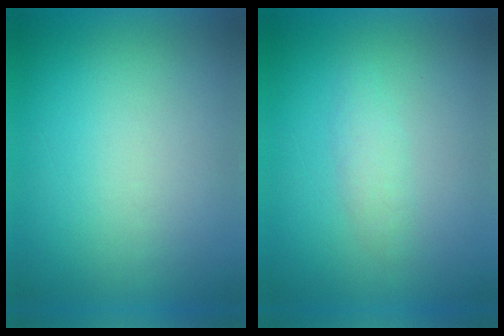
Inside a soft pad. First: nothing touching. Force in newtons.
{"total": 1.9}